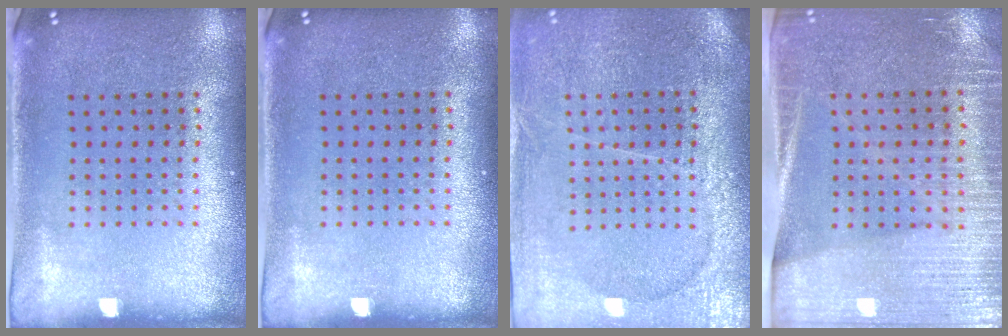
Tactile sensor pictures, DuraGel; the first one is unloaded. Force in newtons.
{"total": 0.0}
{"total": 3.6, "press": 3.3, "slide": 1.4}
{"total": 3.4, "press": 3.1, "slide": 1.4}